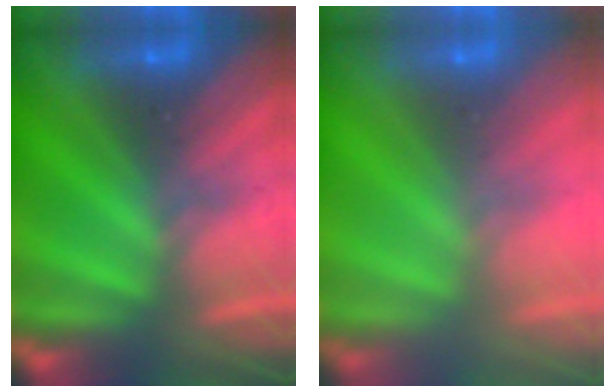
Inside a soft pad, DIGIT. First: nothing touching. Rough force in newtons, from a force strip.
{"total": 2.3}